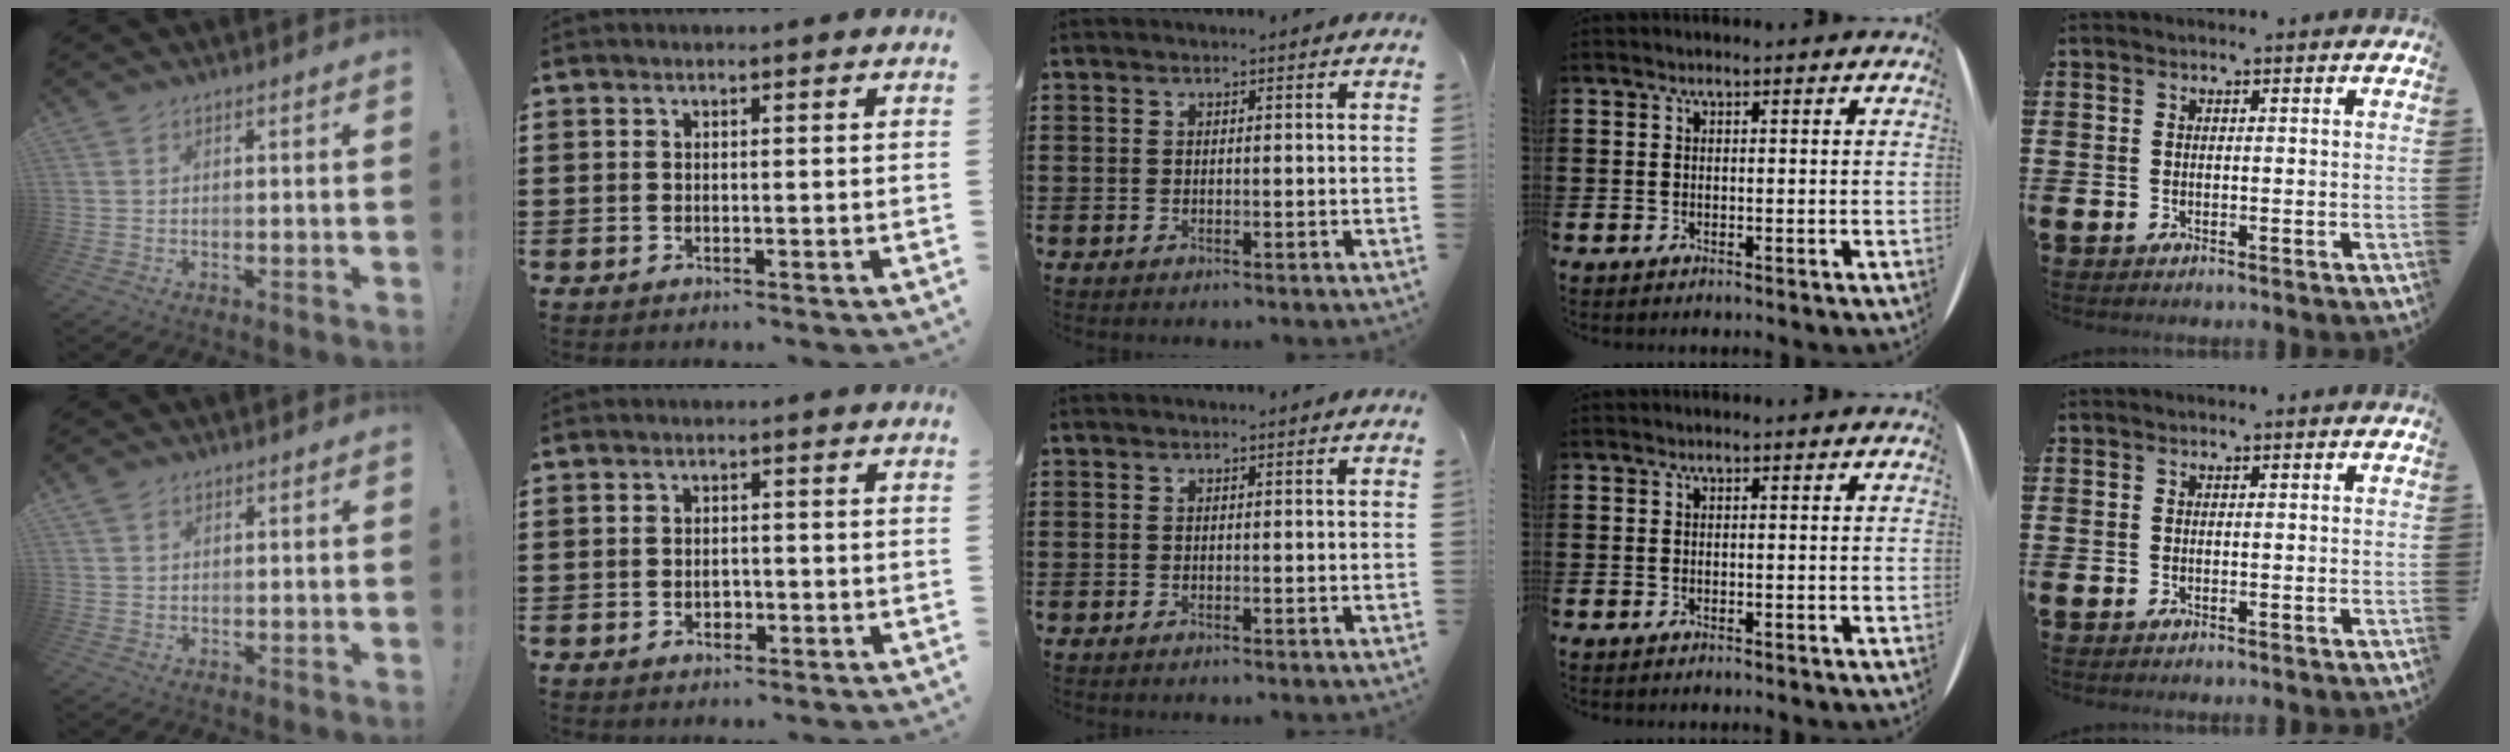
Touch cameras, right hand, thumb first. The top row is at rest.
{"thumb": {"total": 1.6, "force": [1.3, 0.9, 0.3], "torque": [-0.003, -0.004, 0.024]}, "index": {"total": 1.7, "force": [-0.6, 1.1, 1.2], "torque": [-0.025, 0.001, -0.013]}}